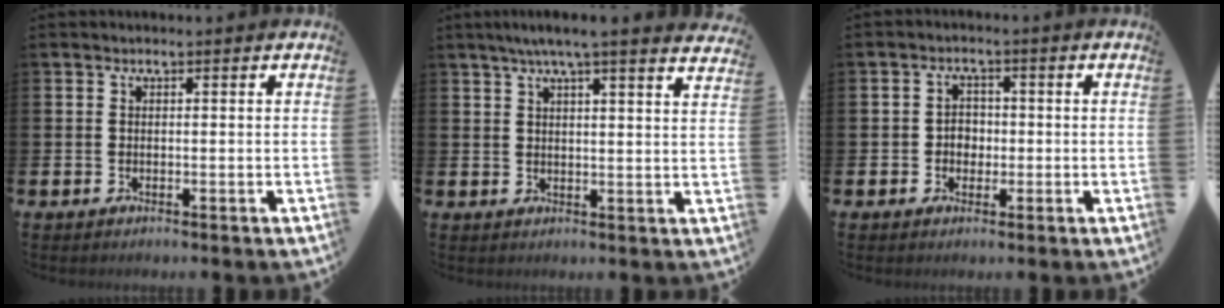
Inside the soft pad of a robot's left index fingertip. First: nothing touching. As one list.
[{"total": 4.9, "force": [4.3, -0.5, 2.2], "torque": [-0.052, -0.013, 0.076]}, {"total": 2.7, "force": [-0.4, 2.4, 1.2], "torque": [-0.015, 0.004, -0.015]}]